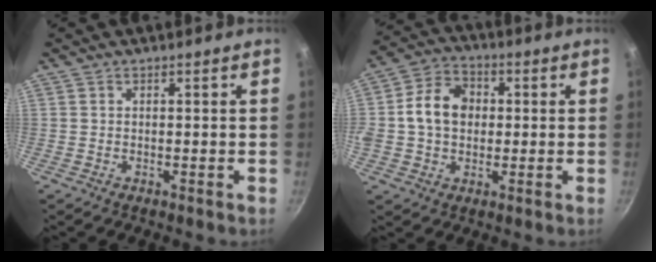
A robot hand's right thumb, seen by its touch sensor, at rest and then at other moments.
{"total": 10.4, "force": [0.7, 8.2, 6.4], "torque": [-0.090, 0.017, -0.003]}